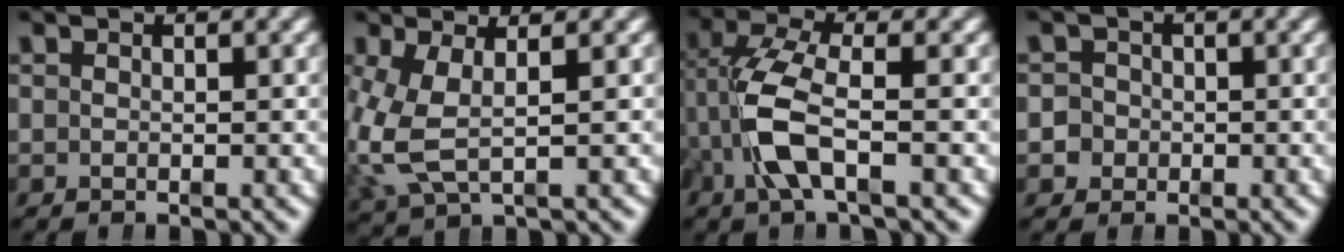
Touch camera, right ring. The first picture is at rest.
{"total": 5.4, "force": [-0.1, 3.6, 4.1], "torque": [-0.120, -0.021, 0.011]}
{"total": 6.0, "force": [-0.6, 2.9, 5.2], "torque": [-0.135, -0.019, -0.003]}
{"total": 4.5, "force": [-0.8, 4.4, 0.9], "torque": [-0.031, -0.013, -0.020]}